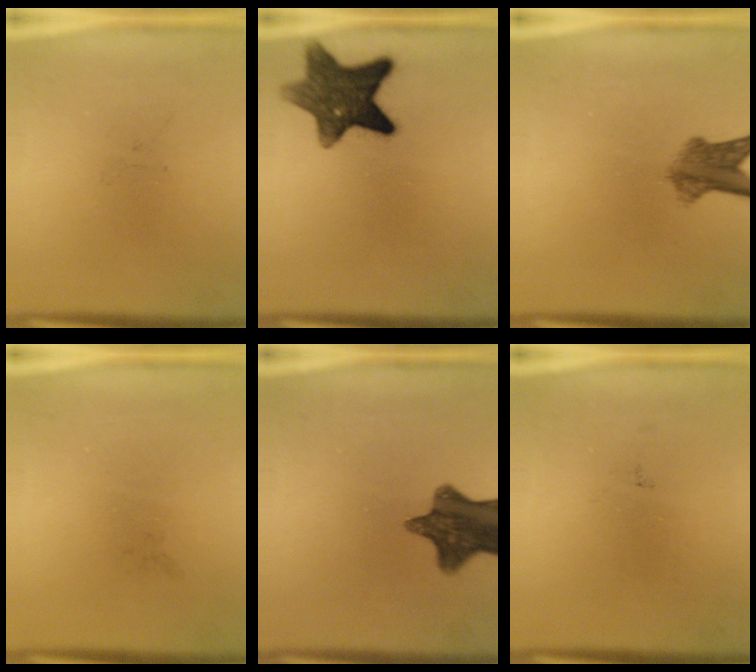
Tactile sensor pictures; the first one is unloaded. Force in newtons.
{"total": 10.7}
{"total": 5.1}
{"total": 0.0}
{"total": 11.2}
{"total": 0.0}